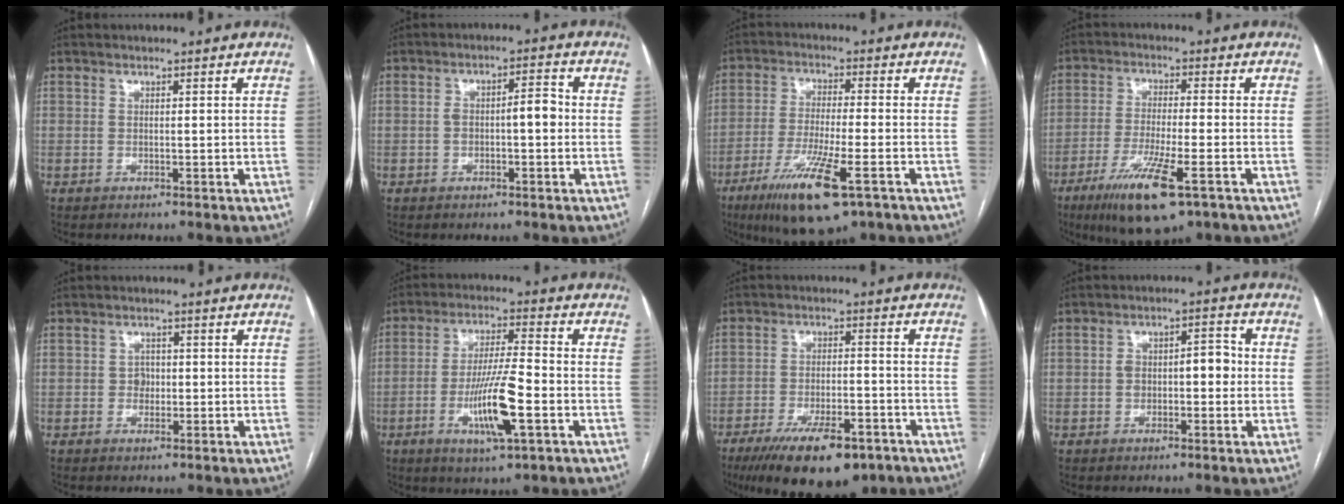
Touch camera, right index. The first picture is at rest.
{"total": 4.8, "force": [-0.4, 1.7, 4.5], "torque": [-0.080, 0.026, -0.005]}
{"total": 13.4, "force": [-7.2, 2.1, 11.1], "torque": [-0.208, -0.034, -0.121]}
{"total": 12.0, "force": [-6.6, 1.9, 9.9], "torque": [-0.184, -0.030, -0.109]}
{"total": 2.0, "force": [-0.1, 1.7, 1.0], "torque": [-0.012, 0.005, -0.002]}
{"total": 11.3, "force": [-3.6, 1.1, 10.6], "torque": [-0.199, -0.009, -0.065]}
{"total": 14.2, "force": [-9.4, 4.9, 9.4], "torque": [-0.148, -0.011, -0.147]}
{"total": 5.7, "force": [-0.3, 3.0, 4.9], "torque": [-0.079, 0.030, -0.004]}